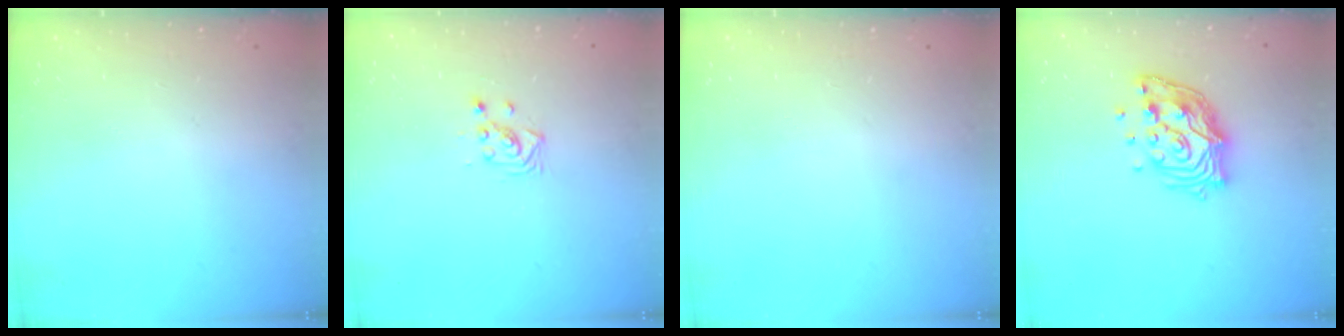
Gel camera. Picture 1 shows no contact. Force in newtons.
{"total": 3.7, "press": 3.7, "slide": 0.1}
{"total": 0.0}
{"total": 14.3, "press": 14.1, "slide": 2.7}